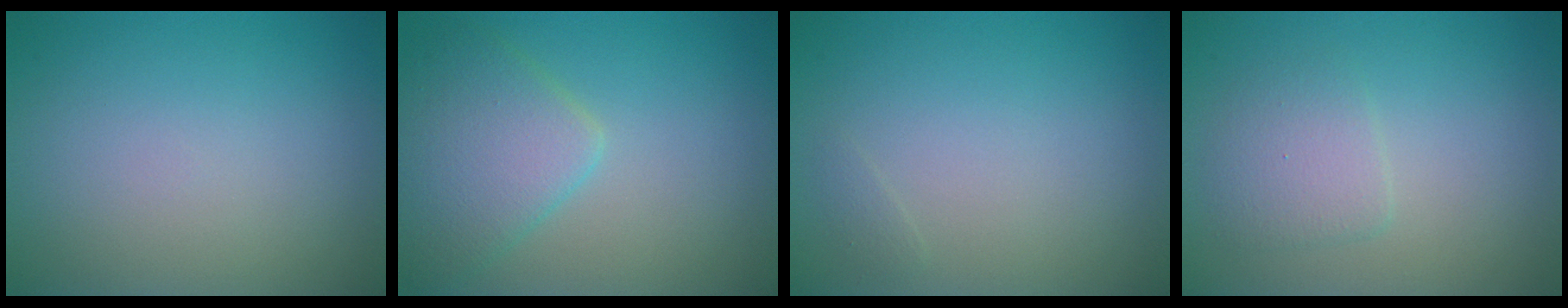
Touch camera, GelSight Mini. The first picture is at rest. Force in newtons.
{"total": 4.7, "press": 4.7, "slide": 0.2}
{"total": 0.5, "press": 0.5, "slide": 0.1}
{"total": 2.3, "press": 2.3, "slide": 0.1}